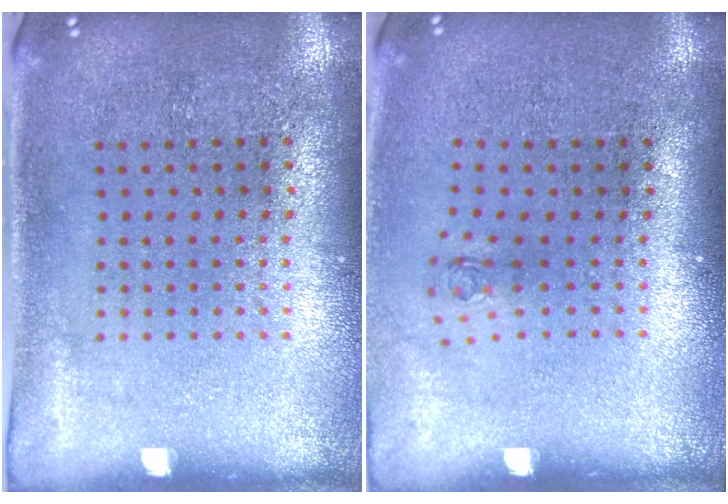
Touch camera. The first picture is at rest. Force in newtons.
{"total": 0.7, "press": 0.3, "slide": 0.6}